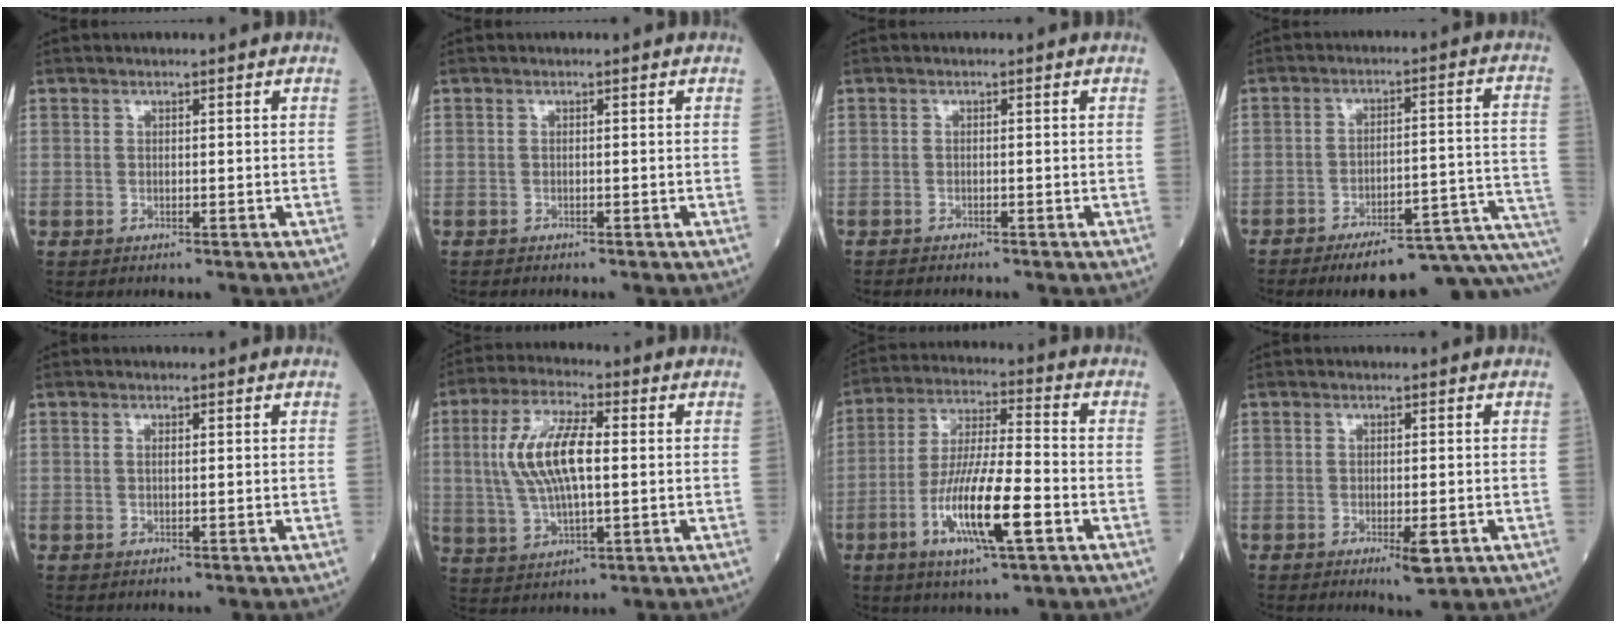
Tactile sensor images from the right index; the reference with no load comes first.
{"total": 0.6, "force": [-0.6, 0.0, 0.0], "torque": [-0.002, -0.001, -0.012]}
{"total": 1.0, "force": [-1.0, 0.0, 0.2], "torque": [-0.005, -0.002, -0.017]}
{"total": 18.0, "force": [-14.4, 1.5, 10.7], "torque": [-0.074, 0.033, -0.195]}
{"total": 0.5, "force": [0.1, 0.1, 0.5], "torque": [-0.015, 0.000, 0.001]}
{"total": 11.4, "force": [1.2, 3.4, 10.8], "torque": [-0.228, 0.012, 0.024]}
{"total": 13.3, "force": [-4.9, 1.6, 12.3], "torque": [-0.234, -0.014, -0.089]}
{"total": 3.2, "force": [-1.3, 0.6, 2.8], "torque": [-0.039, -0.007, -0.016]}